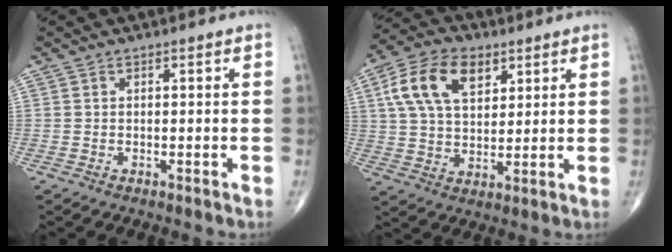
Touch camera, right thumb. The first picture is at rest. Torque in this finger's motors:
{"motor_torque": [-0.81, 1.26, 0.27, 0.22, 0.32]}